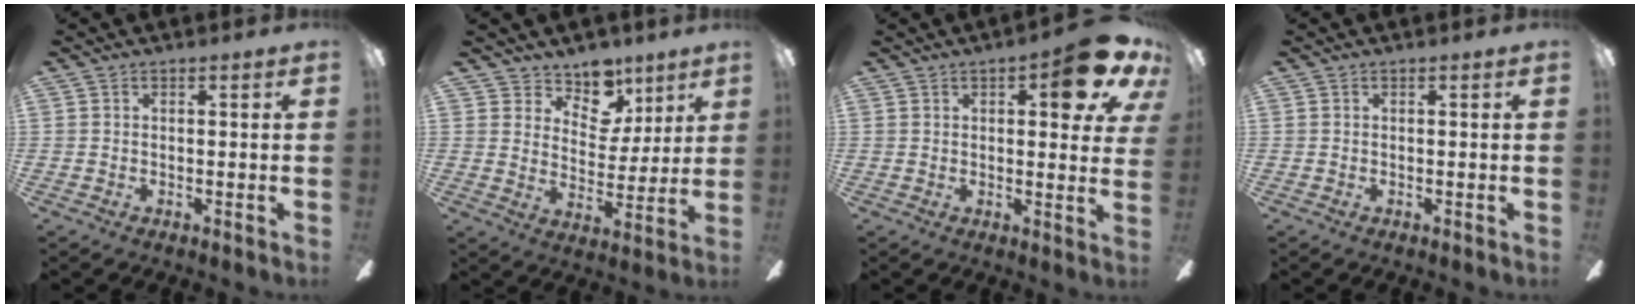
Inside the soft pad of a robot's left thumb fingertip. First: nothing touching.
{"total": 10.8, "force": [8.0, 6.7, 2.7], "torque": [-0.046, -0.059, 0.152]}
{"total": 11.7, "force": [5.3, 4.3, 9.6], "torque": [-0.109, -0.025, 0.081]}
{"total": 0.0}